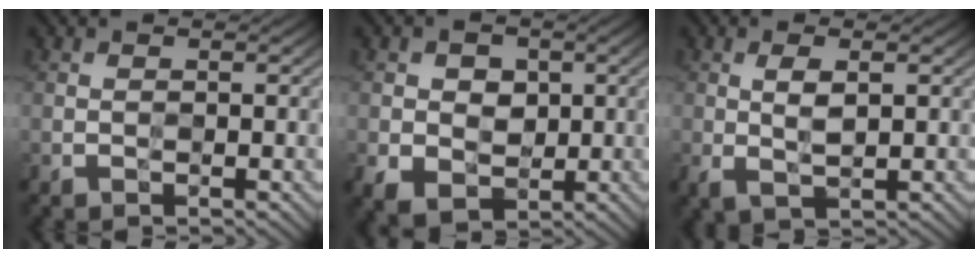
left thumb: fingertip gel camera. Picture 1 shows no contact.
{"total": 5.5, "force": [0.1, 4.6, 3.0], "torque": [-0.056, -0.005, -0.003]}
{"total": 3.3, "force": [0.7, 1.2, 3.0], "torque": [-0.065, -0.002, 0.017]}